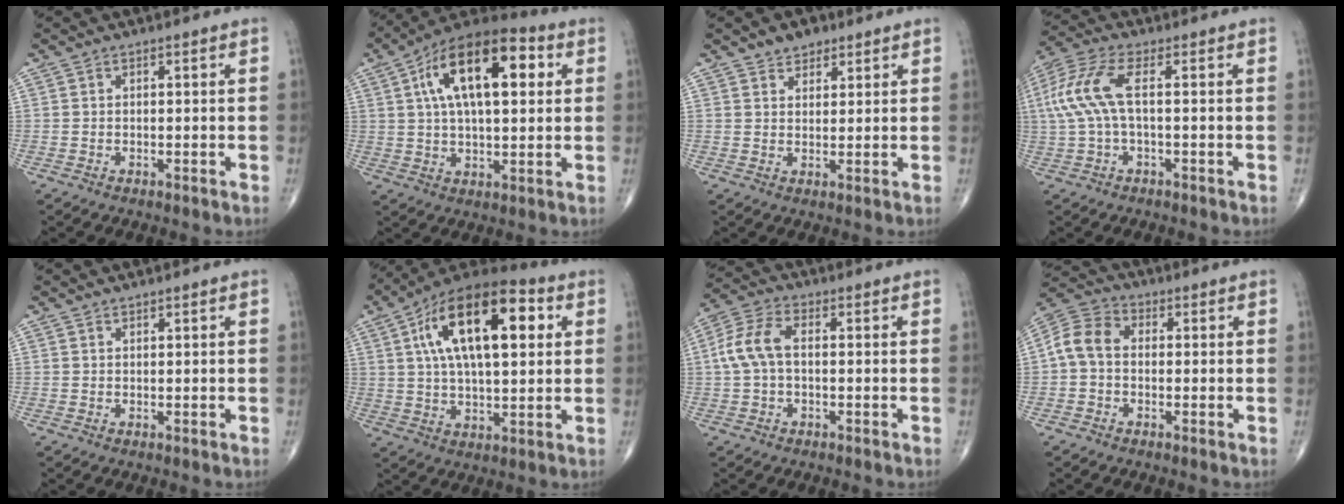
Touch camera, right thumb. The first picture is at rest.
{"total": 19.4, "force": [5.4, 8.9, 16.4], "torque": [-0.254, 0.017, 0.078]}
{"total": 4.0, "force": [2.8, 2.5, 1.6], "torque": [-0.002, -0.014, 0.044]}
{"total": 9.3, "force": [0.6, 3.4, 8.7], "torque": [-0.227, 0.027, 0.009]}
{"total": 0.6, "force": [0.6, 0.1, 0.1], "torque": [0.000, -0.003, 0.012]}
{"total": 21.7, "force": [6.1, 9.7, 18.4], "torque": [-0.296, 0.013, 0.091]}
{"total": 7.2, "force": [0.3, 4.1, 5.9], "torque": [-0.138, 0.024, 0.001]}
{"total": 7.2, "force": [-0.2, 5.3, 4.9], "torque": [-0.086, 0.023, -0.017]}